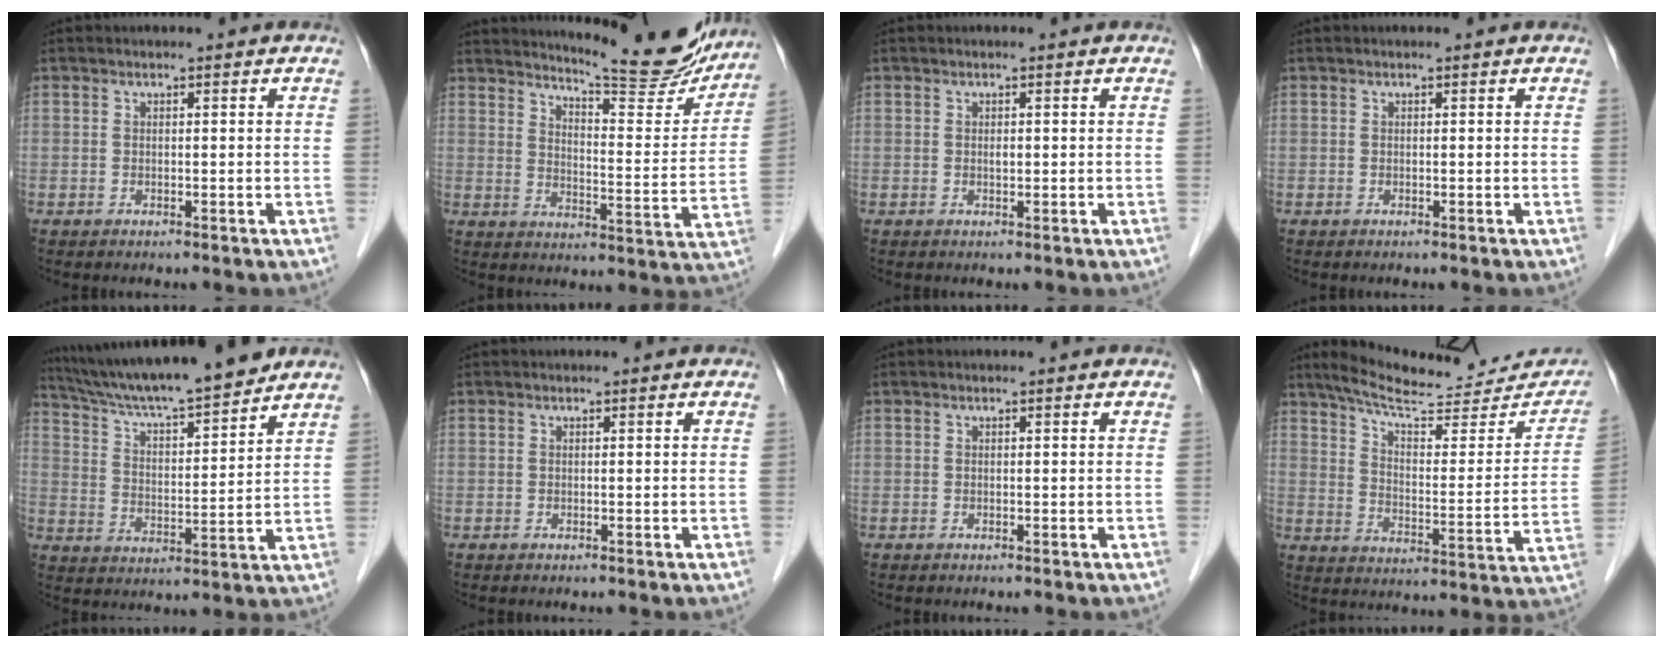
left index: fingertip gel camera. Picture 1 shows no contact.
{"total": 17.4, "force": [16.3, 1.5, 5.9], "torque": [-0.087, -0.061, 0.206]}
{"total": 0.5, "force": [0.2, 0.2, 0.5], "torque": [-0.008, 0.000, 0.003]}
{"total": 0.0}
{"total": 16.7, "force": [15.0, 0.6, 7.5], "torque": [-0.129, 0.011, 0.245]}
{"total": 0.0}
{"total": 0.0}
{"total": 20.5, "force": [18.5, 4.1, 7.8], "torque": [-0.107, -0.022, 0.249]}